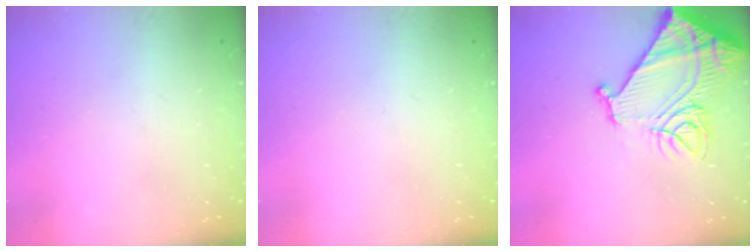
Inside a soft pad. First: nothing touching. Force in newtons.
{"total": 0.0}
{"total": 18.3, "press": 18.1, "slide": 2.2}